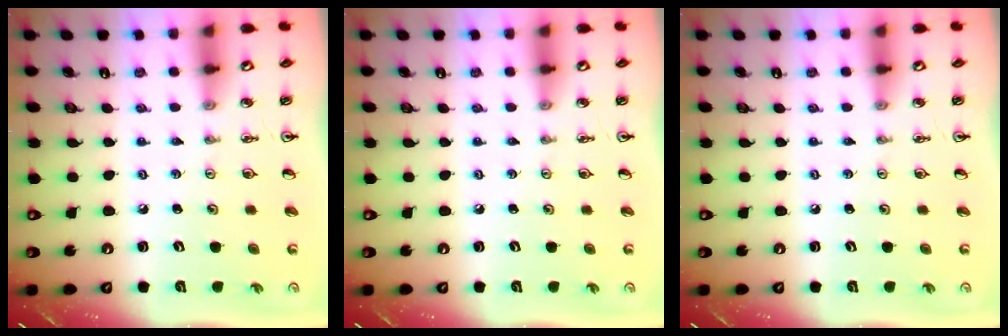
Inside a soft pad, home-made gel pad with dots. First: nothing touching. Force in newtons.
{"total": 0.0}
{"total": 0.0}